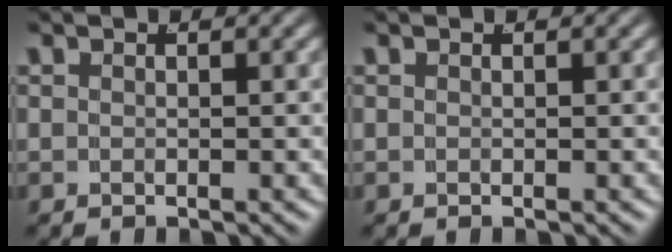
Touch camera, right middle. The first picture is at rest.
{"total": 0.0}